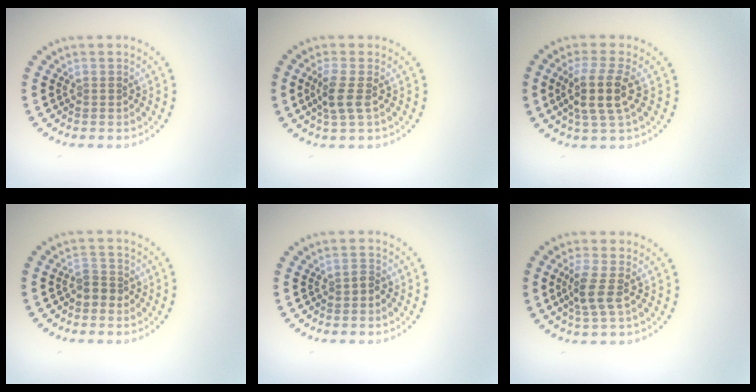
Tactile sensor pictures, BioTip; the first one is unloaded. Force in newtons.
{"total": 2.4, "press": 2.1, "slide": 1.1}
{"total": 3.8, "press": 3.1, "slide": 2.2}
{"total": 1.6, "press": 1.4, "slide": 0.7}
{"total": 0.9, "press": 0.8, "slide": 0.4}
{"total": 2.6, "press": 2.1, "slide": 1.5}